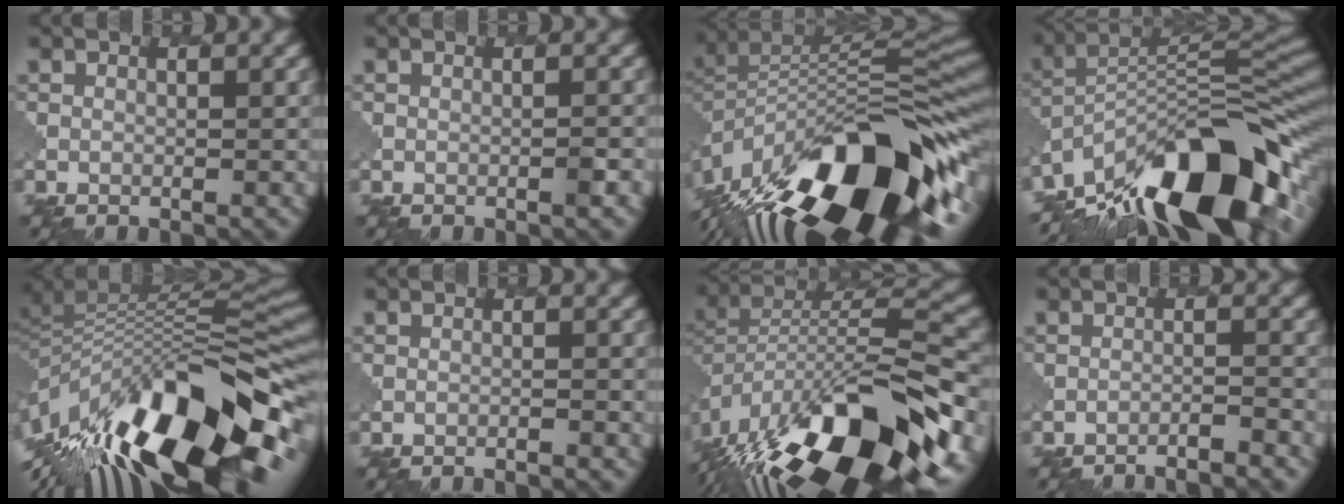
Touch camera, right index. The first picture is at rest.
{"total": 0.6, "force": [0.0, -0.1, 0.6], "torque": [-0.006, 0.006, -0.006]}
{"total": 16.3, "force": [-7.6, 7.0, 12.6], "torque": [-0.222, 0.013, -0.141]}
{"total": 15.3, "force": [-9.1, 6.0, 10.8], "torque": [-0.190, 0.028, -0.175]}
{"total": 16.2, "force": [-6.5, 7.4, 12.9], "torque": [-0.223, 0.006, -0.116]}
{"total": 1.9, "force": [-1.9, 0.1, 0.5], "torque": [0.001, 0.011, -0.030]}
{"total": 16.8, "force": [-9.2, 7.2, 12.0], "torque": [-0.218, -0.002, -0.150]}
{"total": 3.4, "force": [-3.2, 0.1, 1.2], "torque": [-0.013, 0.006, -0.051]}